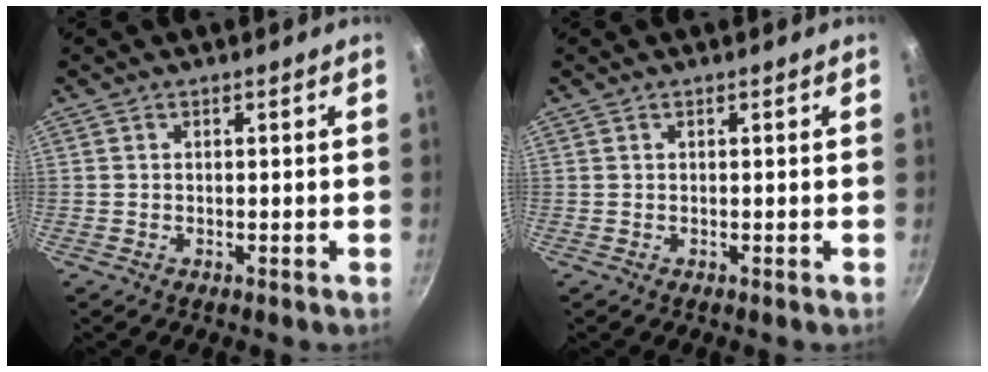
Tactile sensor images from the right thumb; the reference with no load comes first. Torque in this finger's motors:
{"motor_torque": [-0.40, 0.04, -0.40, 0.25, 0.00]}